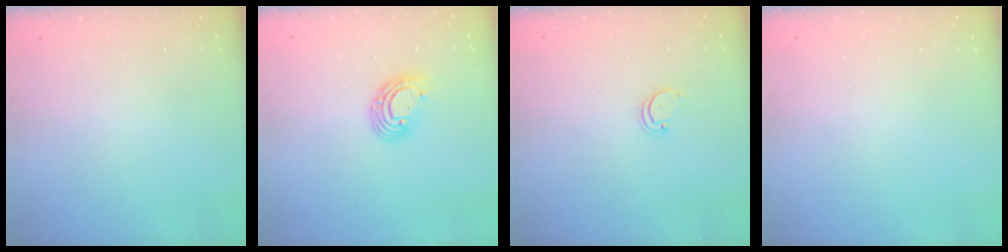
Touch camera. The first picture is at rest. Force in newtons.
{"total": 9.2, "press": 9.1, "slide": 1.6}
{"total": 2.2, "press": 2.2, "slide": 0.2}
{"total": 0.0}